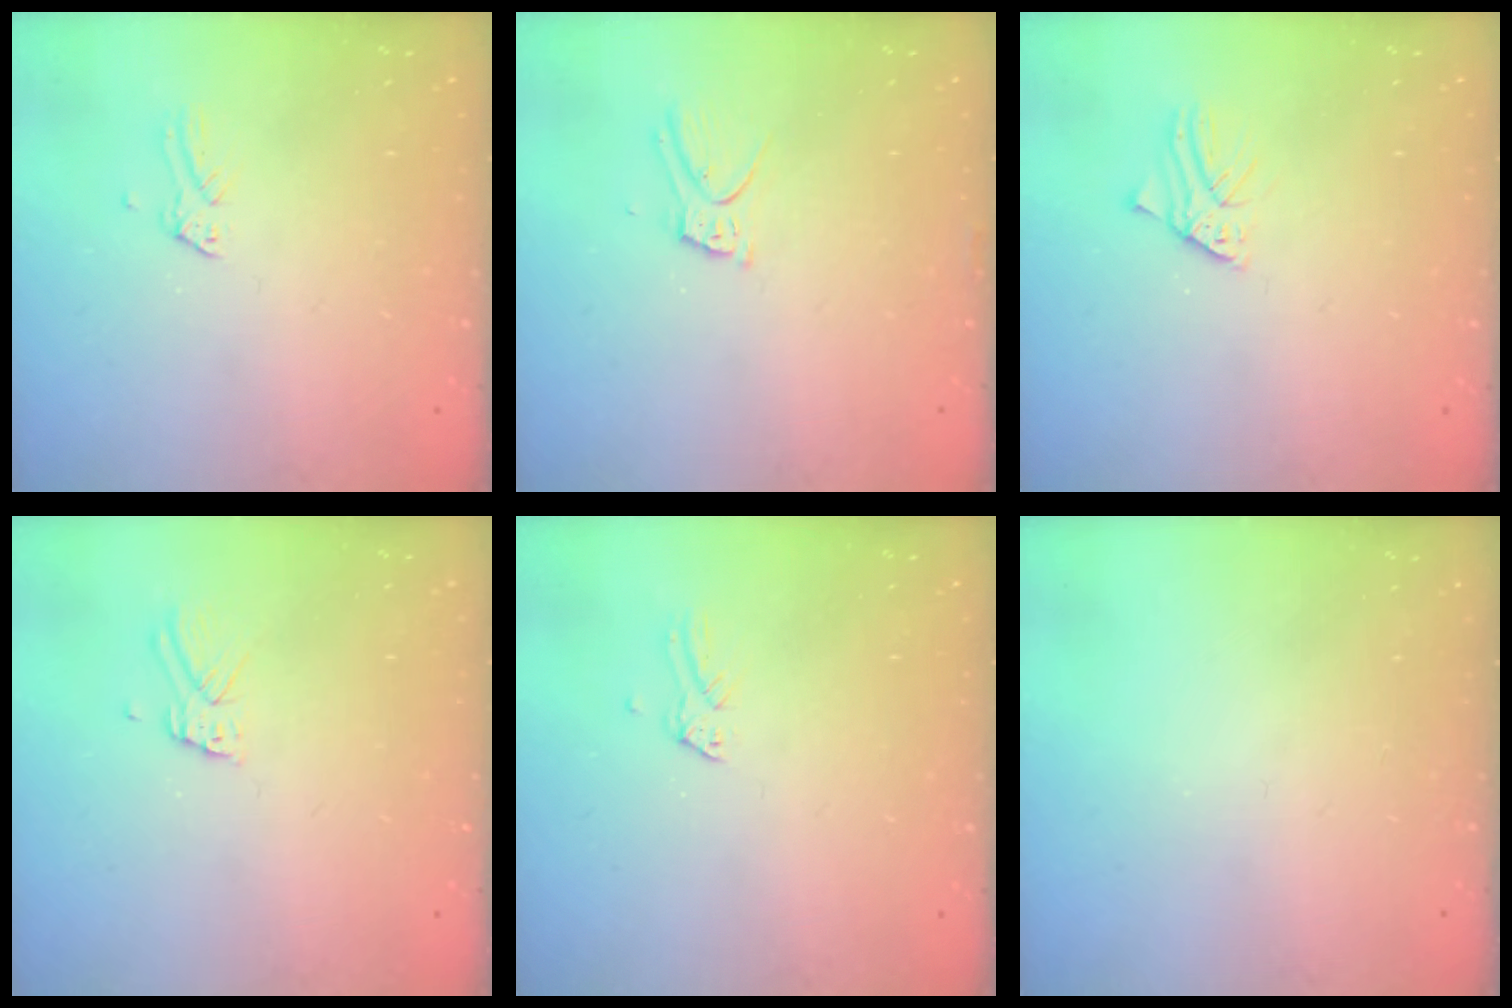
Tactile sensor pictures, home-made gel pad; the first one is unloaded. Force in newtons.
{"total": 7.9, "press": 7.9, "slide": 0.3}
{"total": 1.1, "press": 1.1, "slide": 0.1}
{"total": 2.9, "press": 2.9, "slide": 0.1}
{"total": 0.0}
{"total": 0.0}